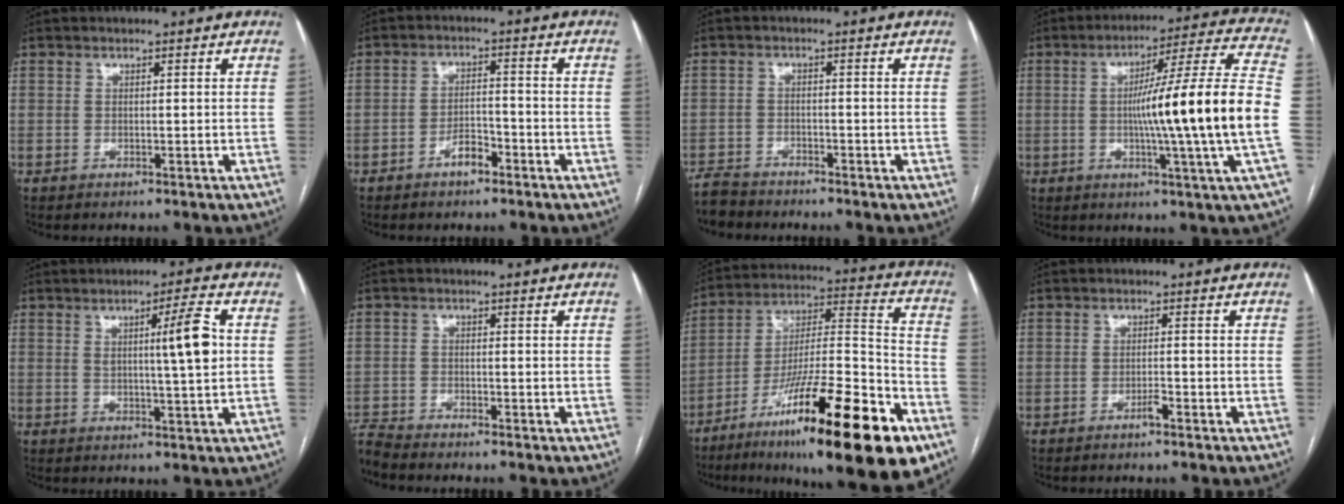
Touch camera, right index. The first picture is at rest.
{"total": 3.8, "force": [-2.5, 1.5, 2.4], "torque": [-0.042, 0.008, -0.045]}
{"total": 3.8, "force": [-3.7, 0.8, 0.2], "torque": [-0.003, -0.011, -0.072]}
{"total": 19.4, "force": [-2.1, -2.2, 19.1], "torque": [-0.278, -0.002, -0.047]}
{"total": 7.1, "force": [1.4, -0.3, 7.0], "torque": [-0.109, -0.002, 0.020]}
{"total": 3.4, "force": [-3.4, -0.5, 0.0], "torque": [-0.002, -0.018, -0.067]}
{"total": 28.6, "force": [-15.4, 3.5, 23.9], "torque": [-0.333, -0.023, -0.248]}
{"total": 1.5, "force": [-1.0, 0.1, 1.1], "torque": [-0.021, 0.000, -0.018]}